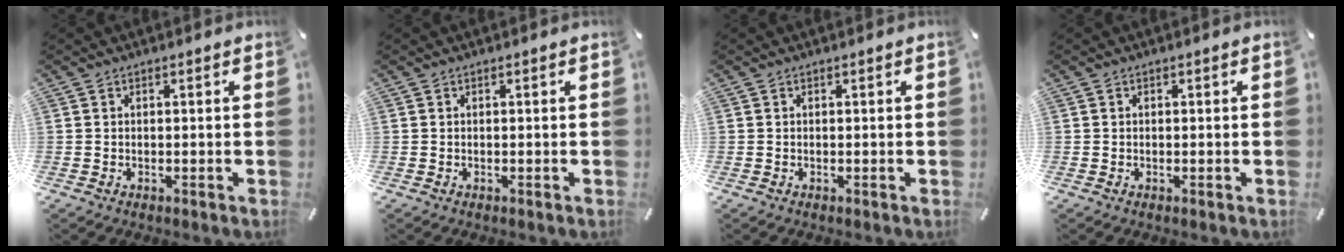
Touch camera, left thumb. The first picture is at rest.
{"total": 0.0}
{"total": 0.0}
{"total": 0.0}